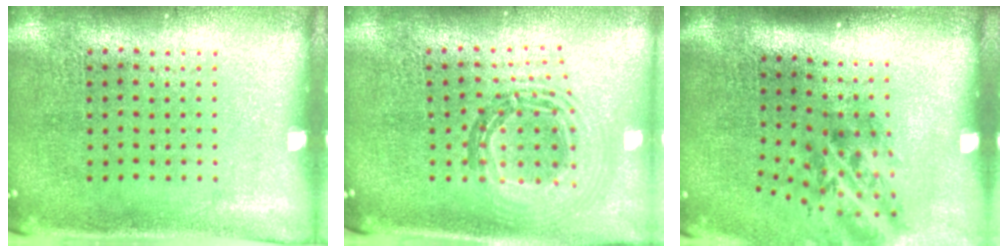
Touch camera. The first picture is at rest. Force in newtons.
{"total": 1.1, "press": 1.1, "slide": 0.4}
{"total": 2.0, "press": 1.2, "slide": 1.6}